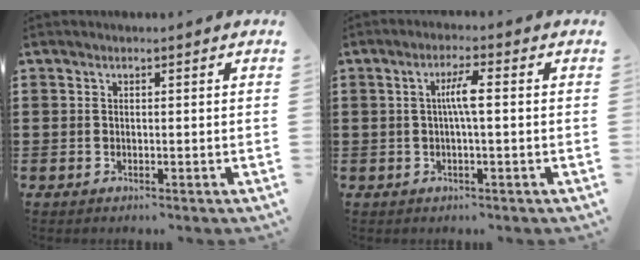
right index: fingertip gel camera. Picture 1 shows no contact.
{"total": 3.8, "force": [0.0, 0.3, 3.7], "torque": [-0.071, -0.001, -0.003]}